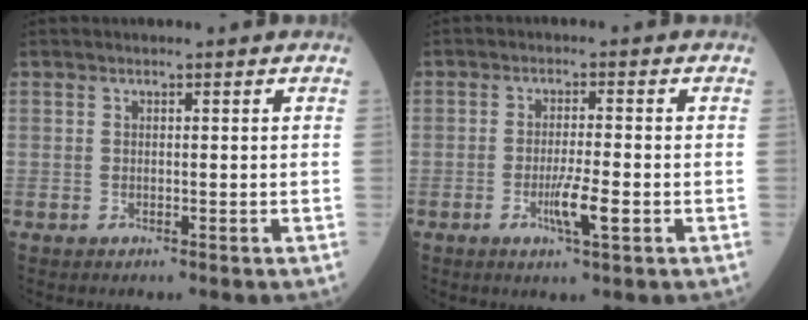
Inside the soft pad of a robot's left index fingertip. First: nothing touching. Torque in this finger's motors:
{"motor_torque": [0.58, 0.39, 0.18, 0.06]}